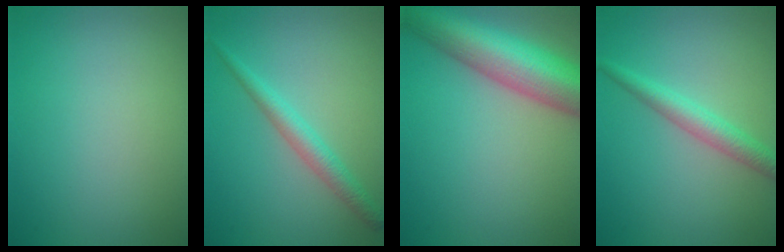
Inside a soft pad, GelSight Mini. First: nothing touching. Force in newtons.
{"total": 2.4, "press": 2.4, "slide": 0.1}
{"total": 10.1, "press": 10.1, "slide": 0.3}
{"total": 2.7, "press": 2.7, "slide": 0.1}